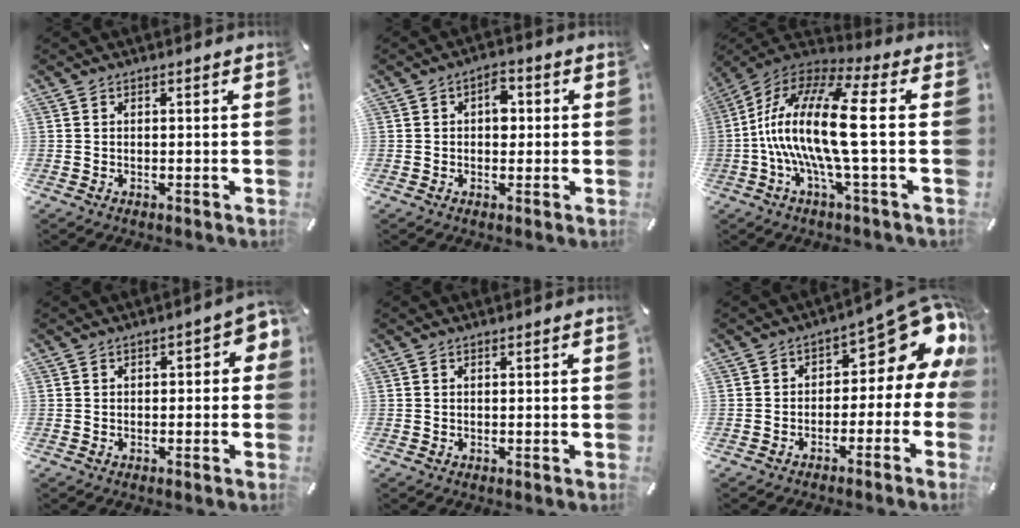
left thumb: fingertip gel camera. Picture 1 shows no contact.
{"total": 4.4, "force": [0.6, 2.9, 3.2], "torque": [-0.033, -0.001, 0.000]}
{"total": 19.9, "force": [-1.2, 4.9, 19.2], "torque": [-0.411, -0.008, -0.034]}
{"total": 3.2, "force": [-0.8, 1.8, 2.5], "torque": [-0.038, 0.010, -0.018]}
{"total": 0.0}
{"total": 11.7, "force": [5.6, 6.1, 8.2], "torque": [-0.099, -0.049, 0.090]}